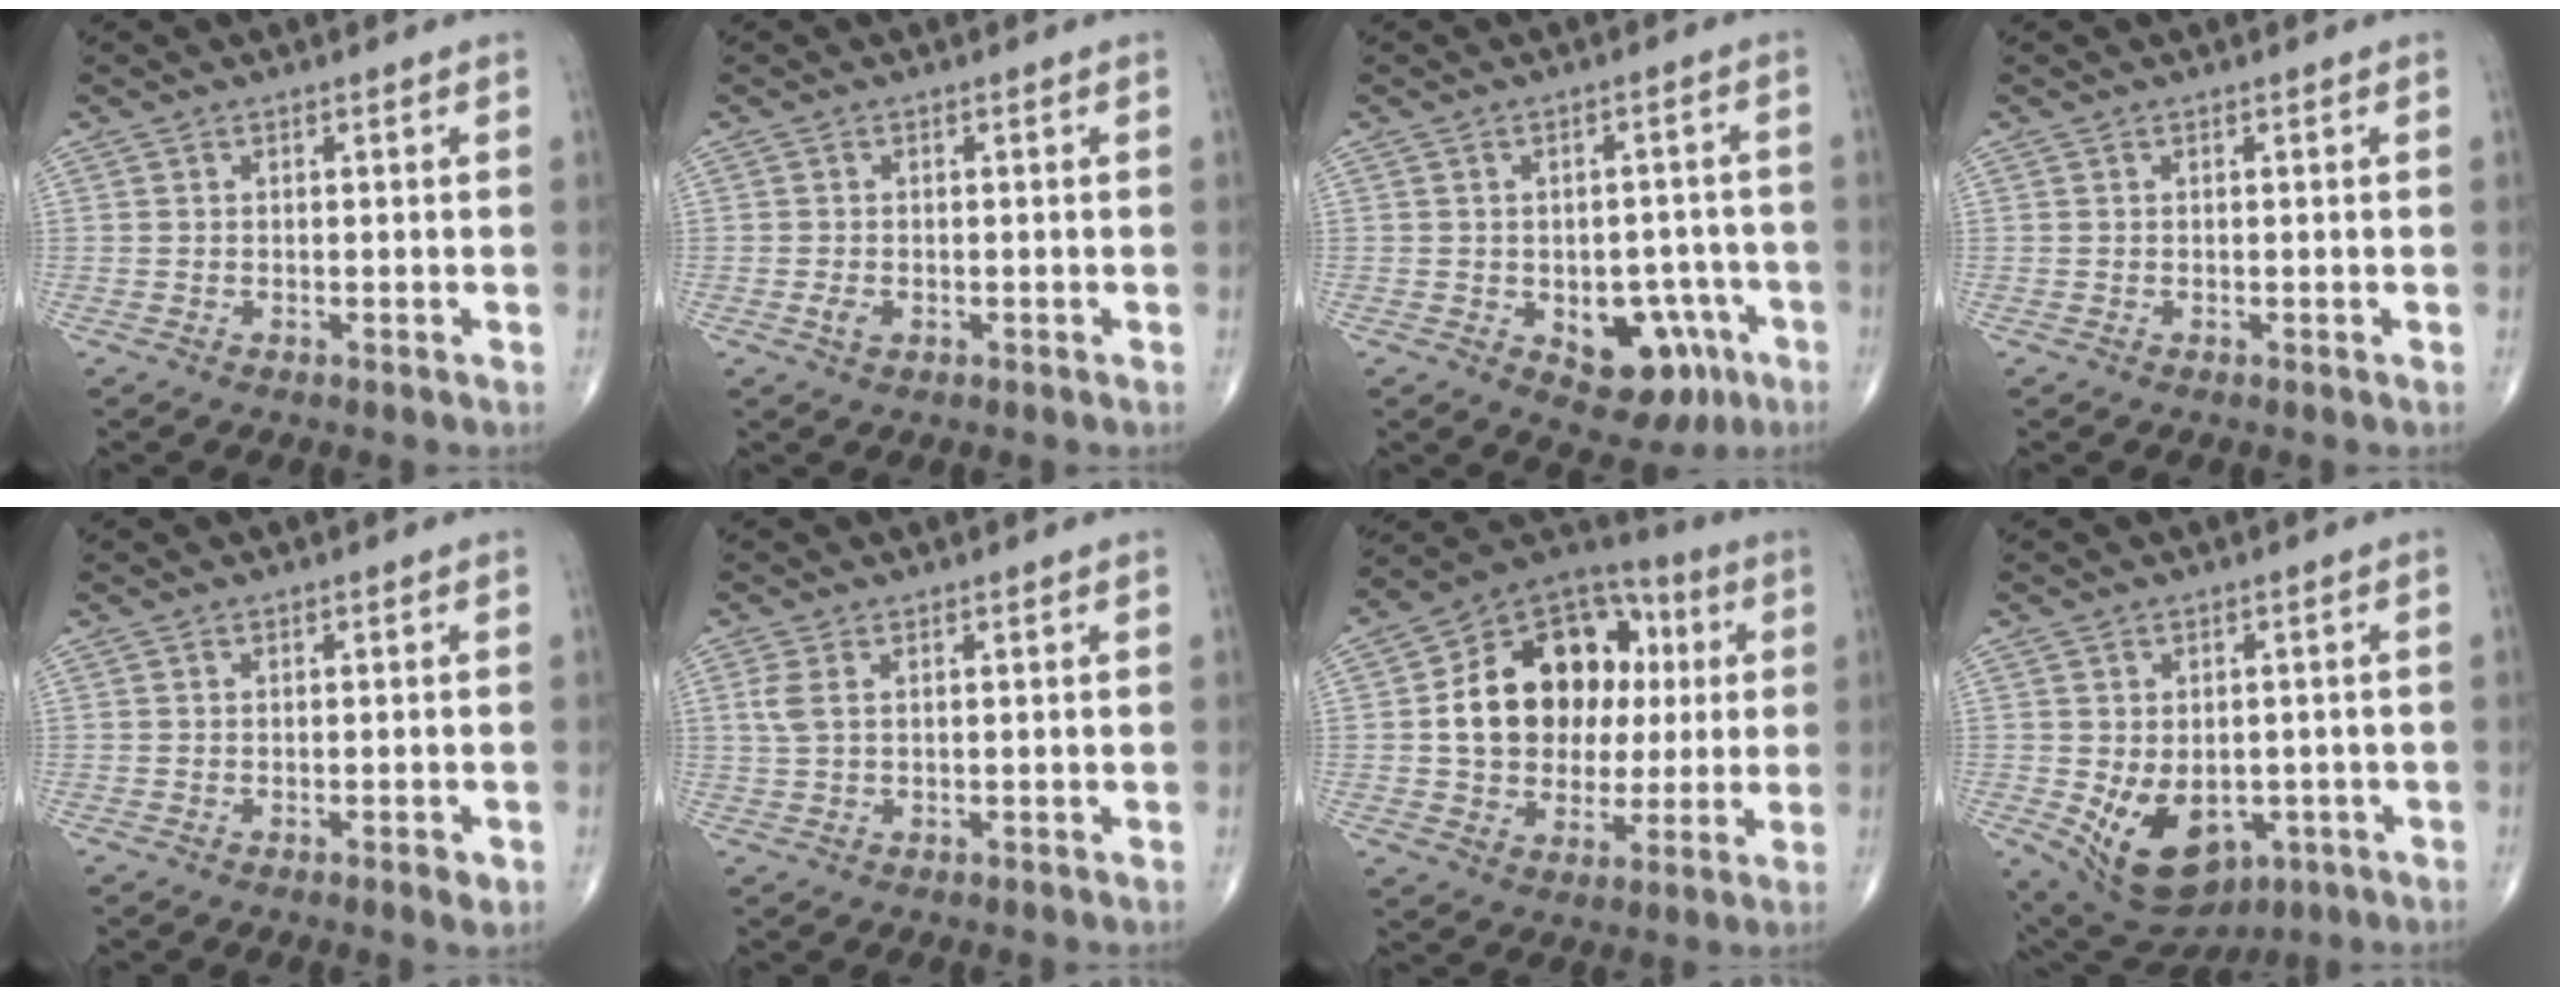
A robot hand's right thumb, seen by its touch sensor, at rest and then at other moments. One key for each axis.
{"total": 1.6, "fx": -0.5, "fy": 1.0, "fz": 1.1, "tx": -0.019, "ty": 0.000, "tz": -0.010}
{"total": 11.3, "fx": -4.4, "fy": 7.2, "fz": 7.6, "tx": -0.056, "ty": 0.028, "tz": -0.045}
{"total": 0.0}
{"total": 1.5, "fx": -0.7, "fy": 0.4, "fz": 1.3, "tx": -0.016, "ty": -0.002, "tz": -0.008}
{"total": 2.7, "fx": 0.8, "fy": 1.3, "fz": 2.2, "tx": -0.062, "ty": 0.008, "tz": 0.021}
{"total": 21.1, "fx": 2.7, "fy": 15.7, "fz": 13.8, "tx": -0.180, "ty": 0.027, "tz": 0.047}
{"total": 13.2, "fx": -3.7, "fy": 9.0, "fz": 8.9, "tx": -0.126, "ty": -0.003, "tz": -0.032}